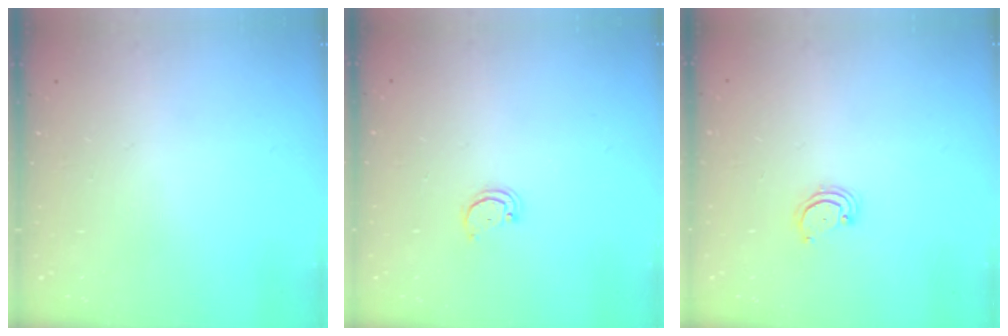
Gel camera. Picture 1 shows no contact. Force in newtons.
{"total": 2.1, "press": 2.1, "slide": 0.2}
{"total": 2.3, "press": 2.2, "slide": 0.2}